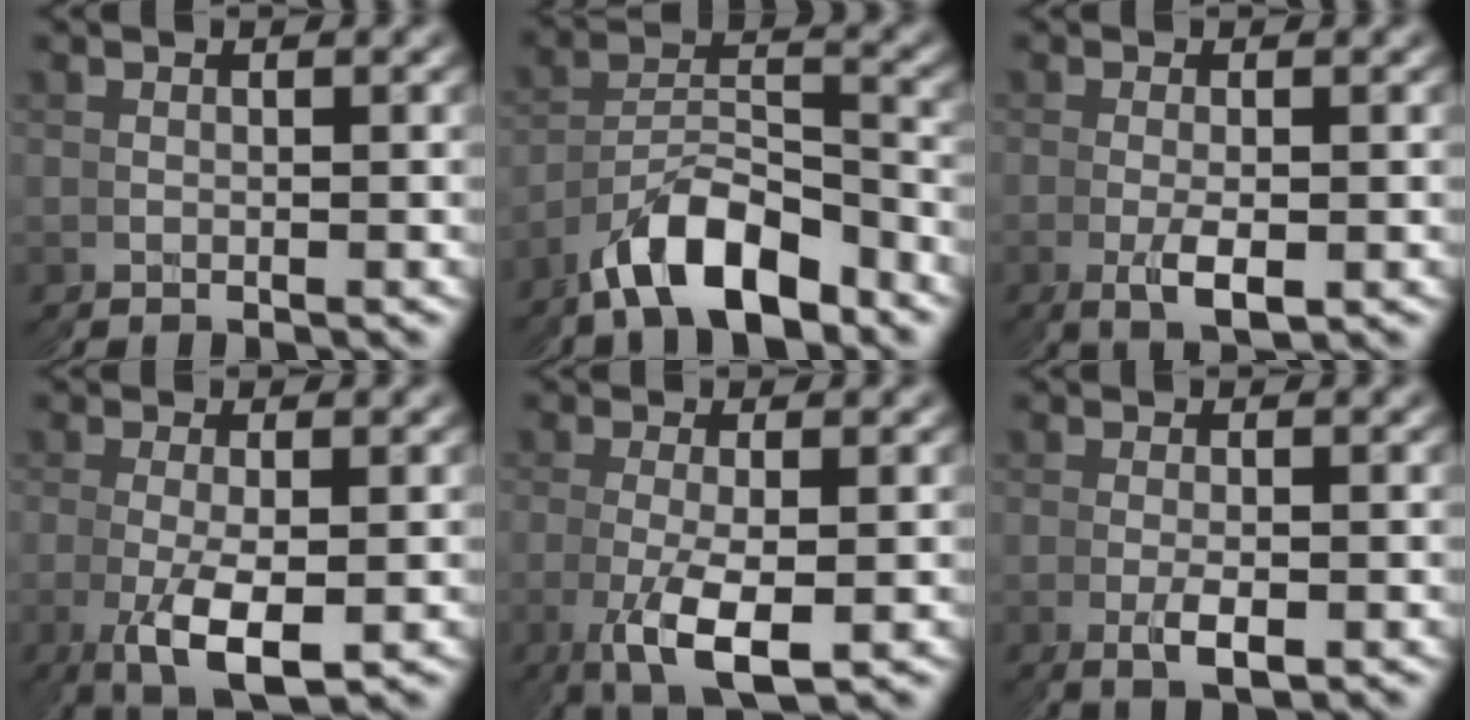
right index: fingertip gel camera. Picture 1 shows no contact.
{"total": 5.8, "force": [-4.4, 2.4, 2.9], "torque": [-0.055, 0.002, -0.076]}
{"total": 3.5, "force": [-0.4, -0.2, 3.5], "torque": [-0.052, 0.007, -0.009]}
{"total": 5.5, "force": [-1.7, 1.0, 5.1], "torque": [-0.101, -0.005, -0.023]}
{"total": 4.9, "force": [-1.3, 0.6, 4.7], "torque": [-0.099, 0.000, -0.021]}
{"total": 2.8, "force": [-0.2, -0.4, 2.8], "torque": [-0.038, 0.008, -0.007]}